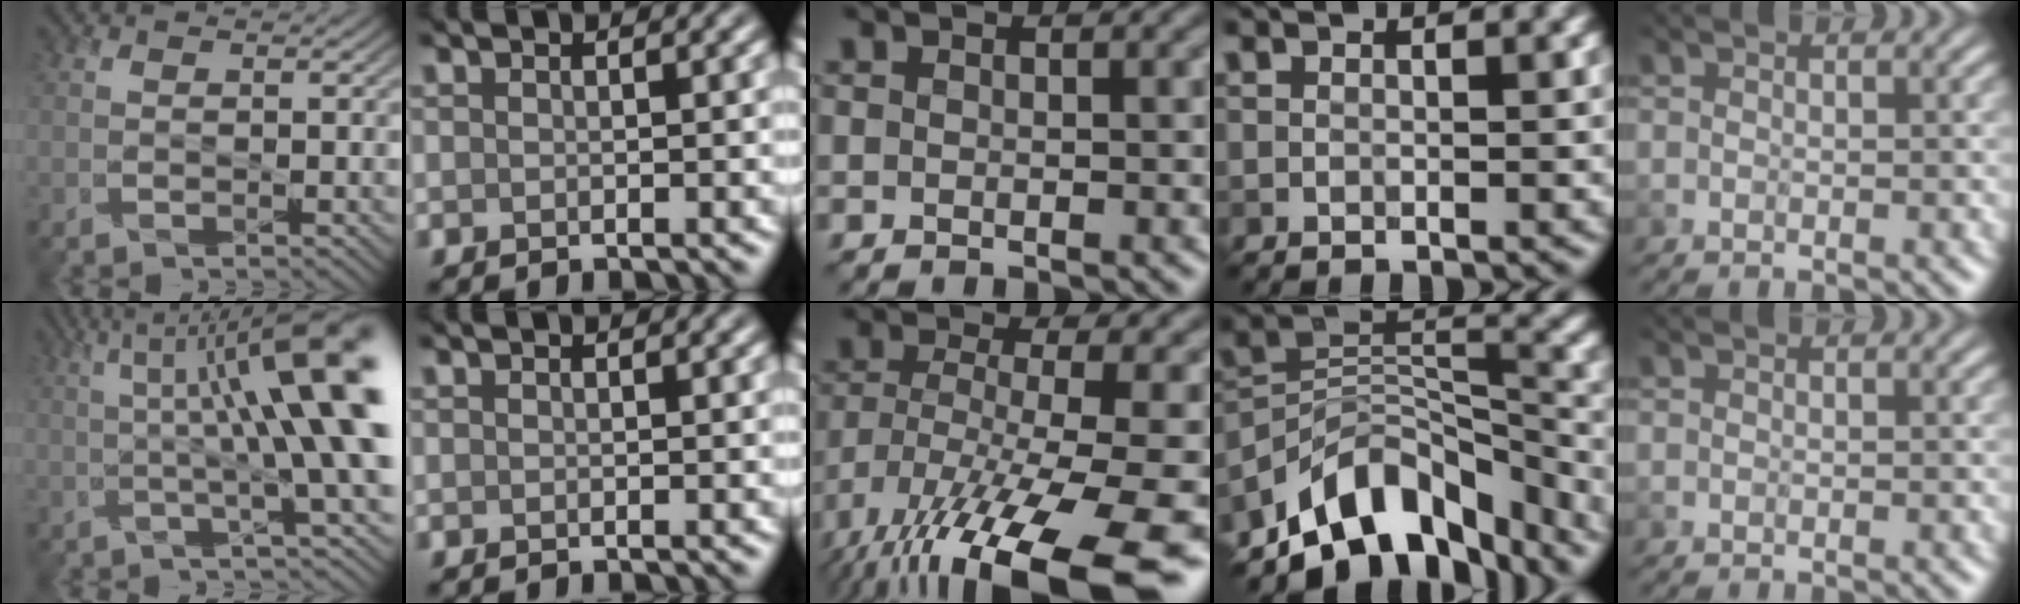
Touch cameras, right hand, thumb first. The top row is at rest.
{"thumb": {"total": 13.8, "force": [2.2, 2.6, 13.3], "torque": [-0.176, 0.003, 0.045]}, "middle": {"total": 15.8, "force": [-8.8, 4.4, 12.4], "torque": [-0.241, -0.030, -0.133]}, "ring": {"total": 10.8, "force": [-8.1, 5.0, 5.0], "torque": [-0.076, 0.006, -0.148]}}